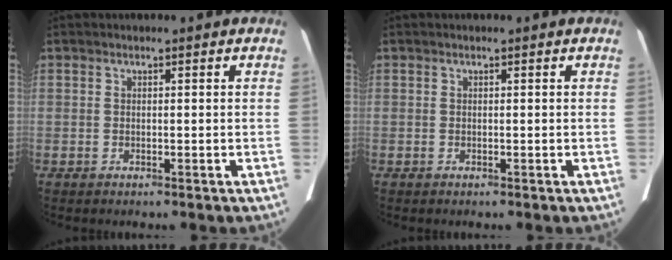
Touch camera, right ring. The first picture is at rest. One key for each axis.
{"total": 0.0}